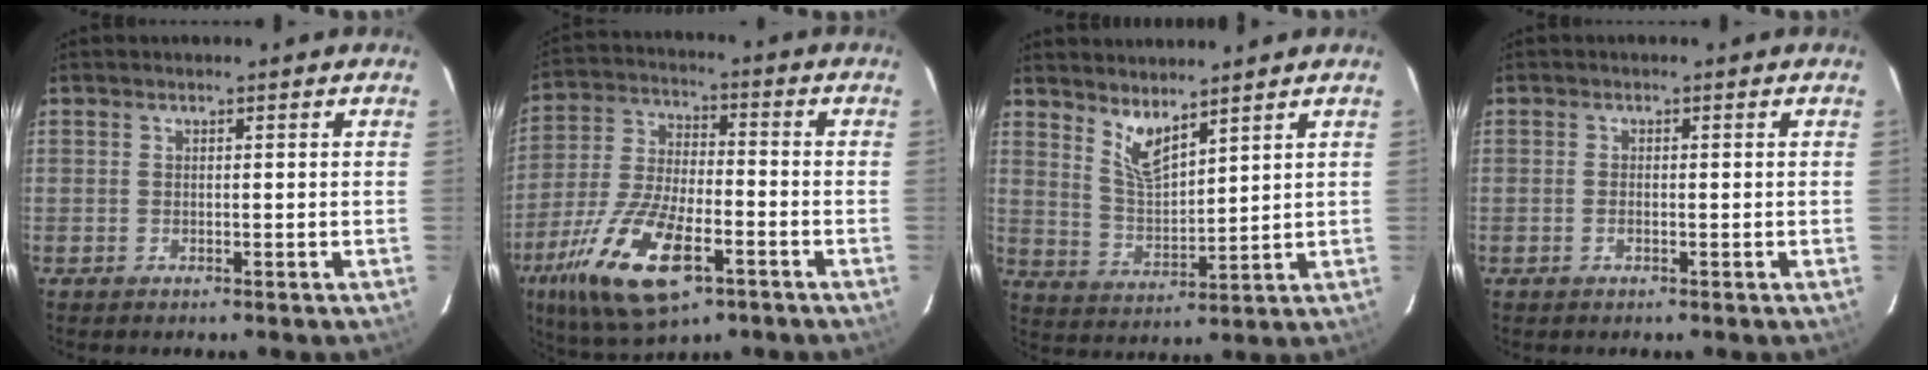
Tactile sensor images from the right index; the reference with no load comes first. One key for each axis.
{"total": 18.5, "fx": -9.1, "fy": 7.0, "fz": 14.5, "tx": -0.305, "ty": -0.037, "tz": -0.167}
{"total": 6.4, "fx": 4.9, "fy": 1.7, "fz": 3.7, "tx": -0.071, "ty": -0.010, "tz": 0.100}
{"total": 0.9, "fx": -0.3, "fy": 0.3, "fz": 0.8, "tx": -0.017, "ty": 0.001, "tz": -0.007}